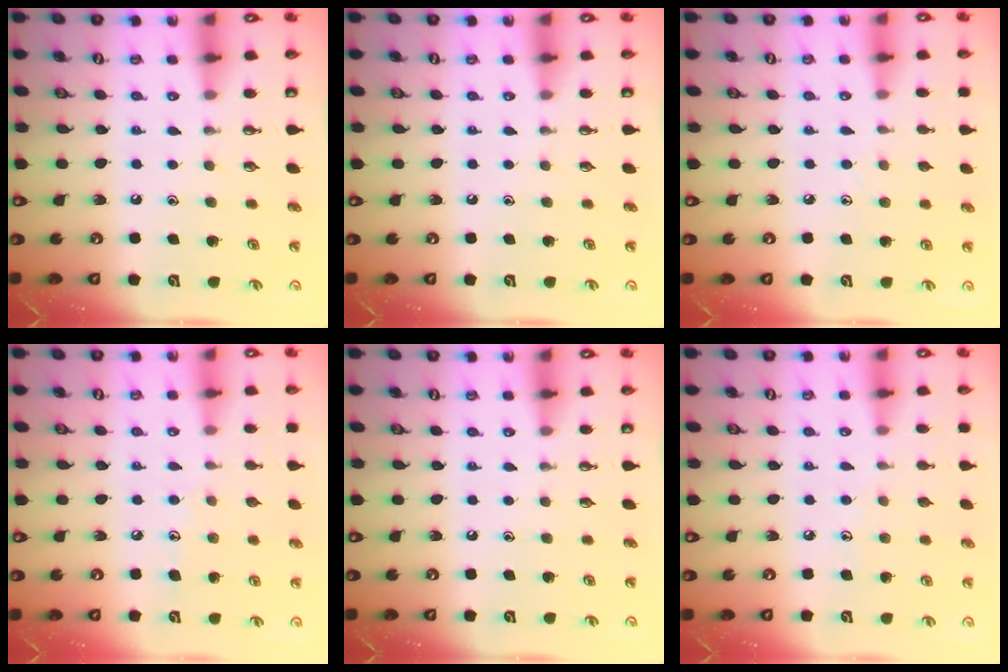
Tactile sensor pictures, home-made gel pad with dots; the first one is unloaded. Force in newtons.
{"total": 0.0}
{"total": 4.6, "press": 4.5, "slide": 0.5}
{"total": 5.7, "press": 5.7, "slide": 0.5}
{"total": 0.0}
{"total": 3.9, "press": 3.8, "slide": 0.4}